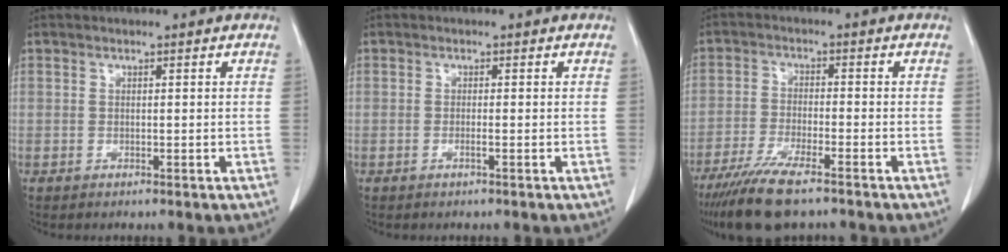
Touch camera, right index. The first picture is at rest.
{"total": 0.7, "force": [-0.3, -0.2, 0.6], "torque": [-0.009, 0.003, -0.005]}
{"total": 9.5, "force": [-7.2, 1.4, 6.0], "torque": [-0.111, -0.024, -0.125]}